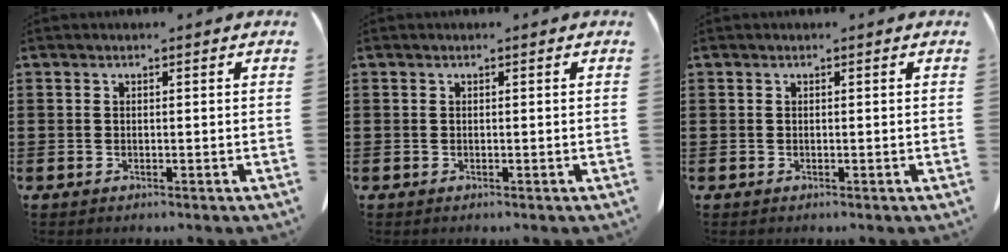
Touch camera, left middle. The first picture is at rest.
{"total": 0.0}
{"total": 0.0}